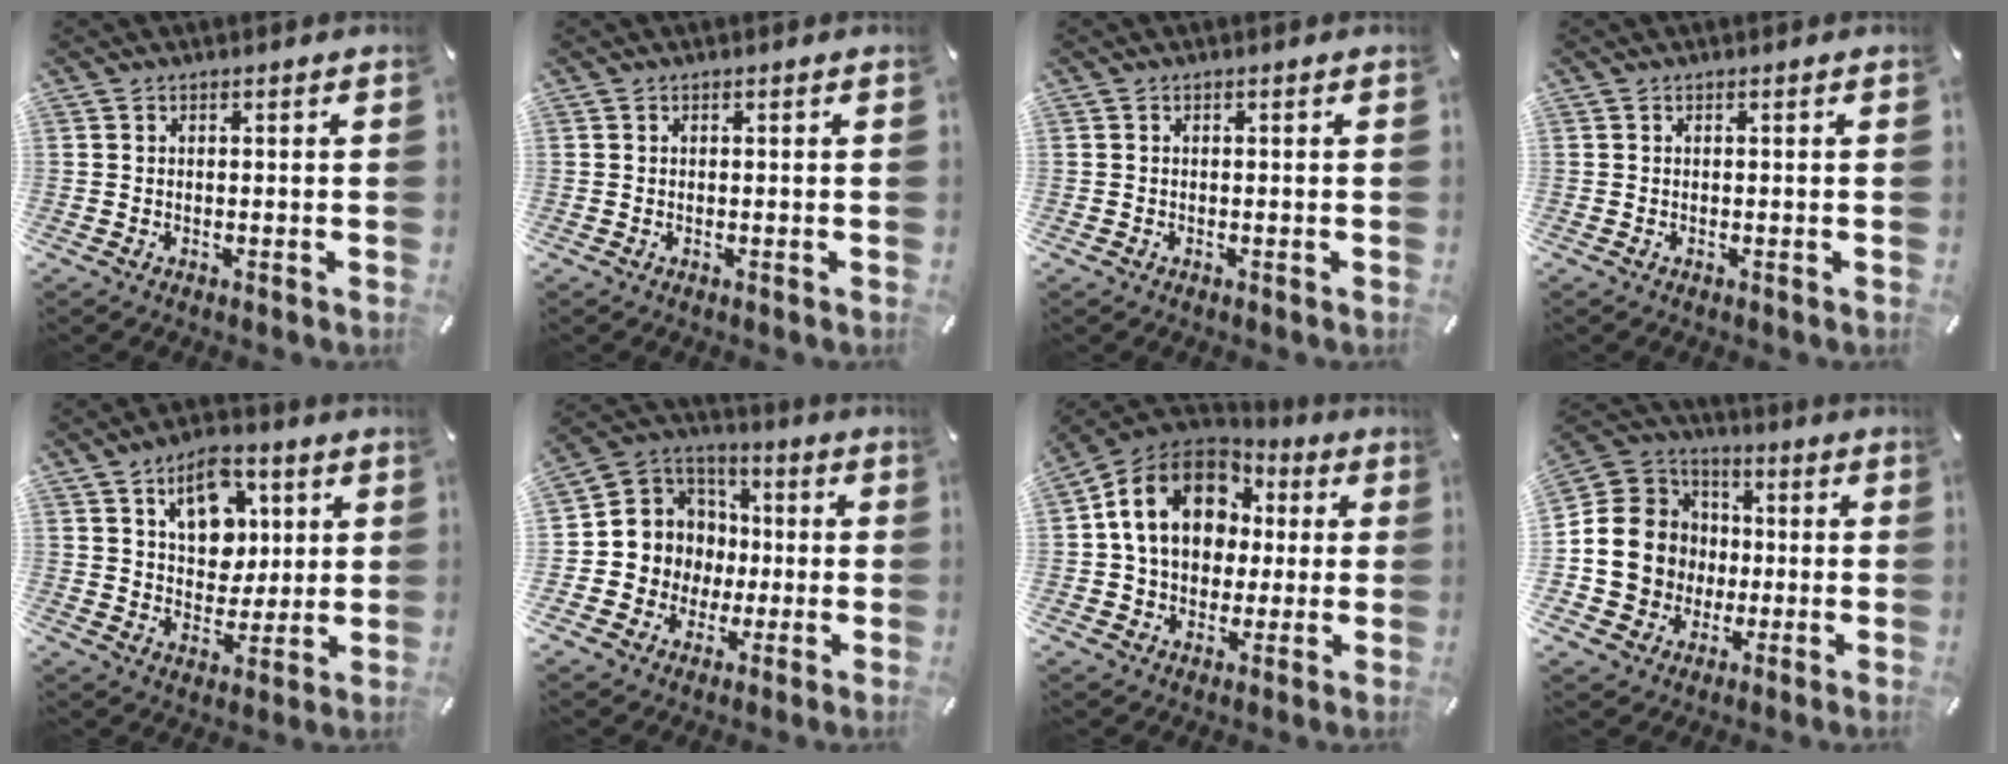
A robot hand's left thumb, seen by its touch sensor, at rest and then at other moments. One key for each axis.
{"total": 0.0}
{"total": 0.0}
{"total": 0.0}
{"total": 12.0, "fx": 5.3, "fy": 8.9, "fz": 6.1, "tx": -0.083, "ty": -0.017, "tz": 0.094}
{"total": 11.1, "fx": -0.8, "fy": 11.1, "fz": 0.2, "tx": -0.017, "ty": -0.013, "tz": 0.000}
{"total": 15.8, "fx": 3.0, "fy": 12.9, "fz": 8.5, "tx": -0.172, "ty": 0.005, "tz": 0.059}
{"total": 14.8, "fx": -1.5, "fy": 14.3, "fz": 3.7, "tx": -0.075, "ty": 0.002, "tz": -0.015}